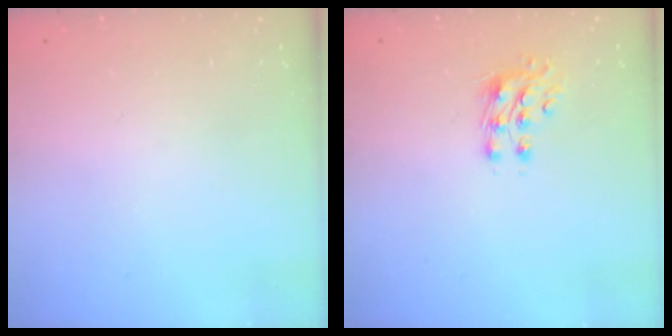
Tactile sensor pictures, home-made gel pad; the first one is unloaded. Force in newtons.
{"total": 7.8, "press": 7.7, "slide": 0.8}